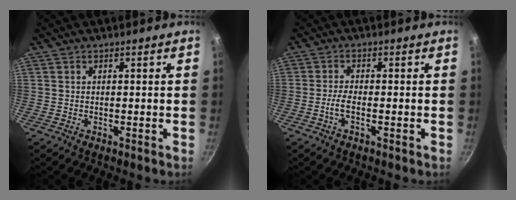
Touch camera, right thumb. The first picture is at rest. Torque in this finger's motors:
{"motor_torque": [0.43, 0.26, 0.52, -0.05, 0.02]}